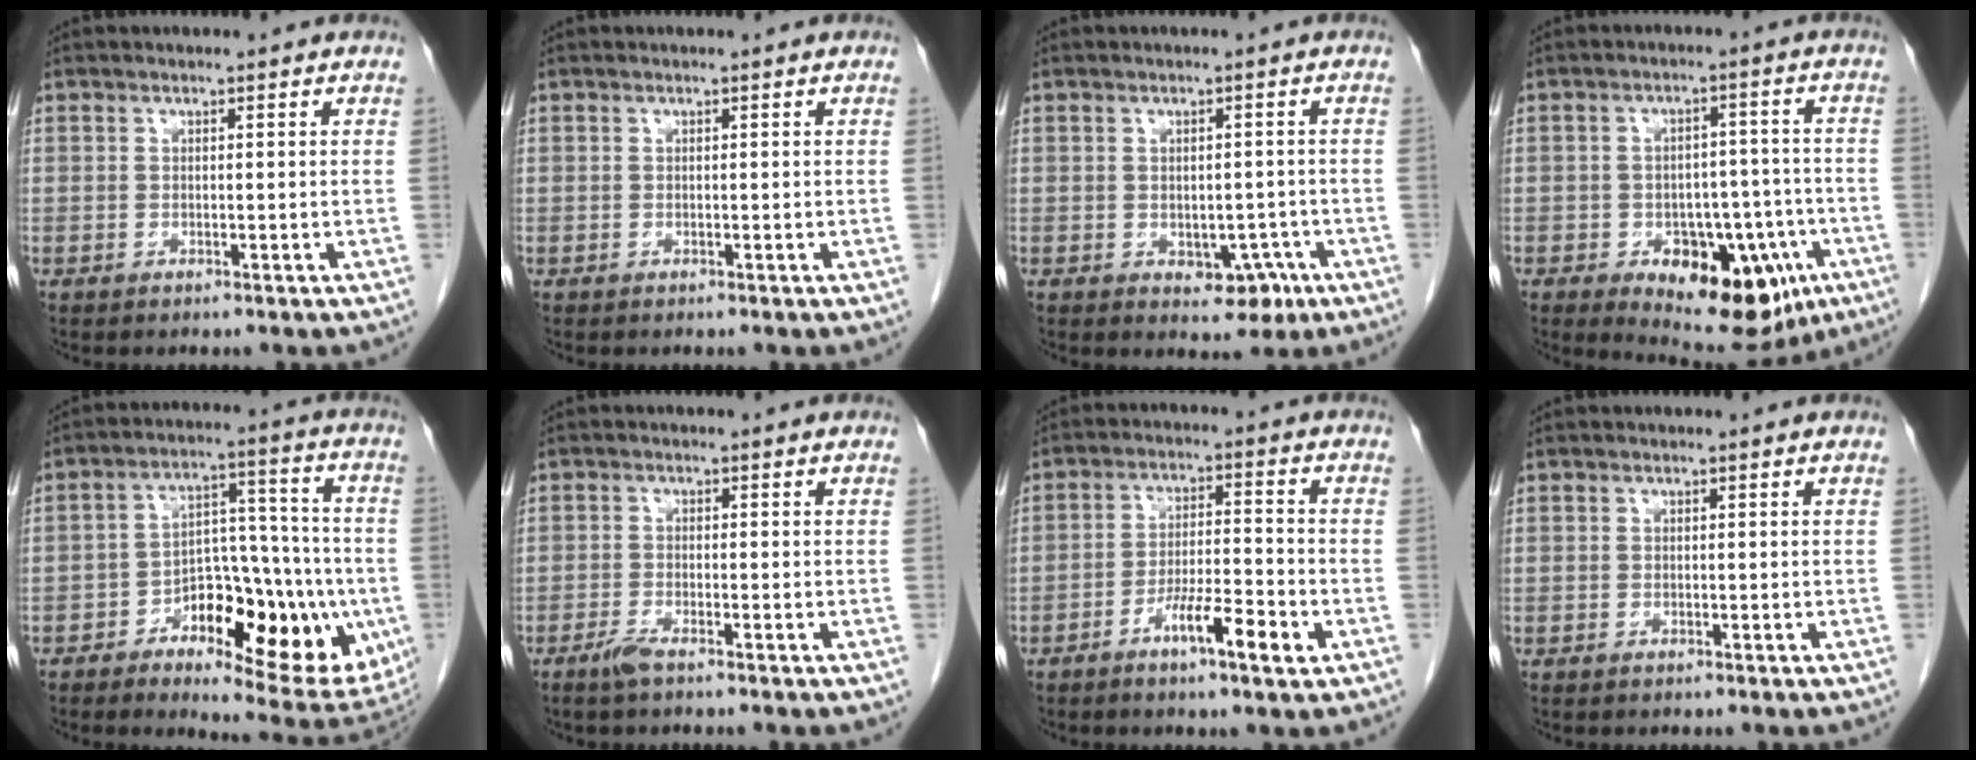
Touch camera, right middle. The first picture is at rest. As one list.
[{"total": 0.0}, {"total": 4.3, "force": [-1.7, 2.7, 2.8], "torque": [-0.025, 0.003, -0.013]}, {"total": 15.2, "force": [-7.1, 7.6, 11.1], "torque": [-0.134, 0.015, -0.087]}, {"total": 18.8, "force": [-6.2, 7.5, 16.1], "torque": [-0.196, 0.017, -0.080]}, {"total": 2.1, "force": [-1.7, 0.1, 1.3], "torque": [-0.035, -0.004, -0.035]}, {"total": 7.3, "force": [-3.7, 0.8, 6.2], "torque": [-0.107, 0.002, -0.062]}, {"total": 0.0}]